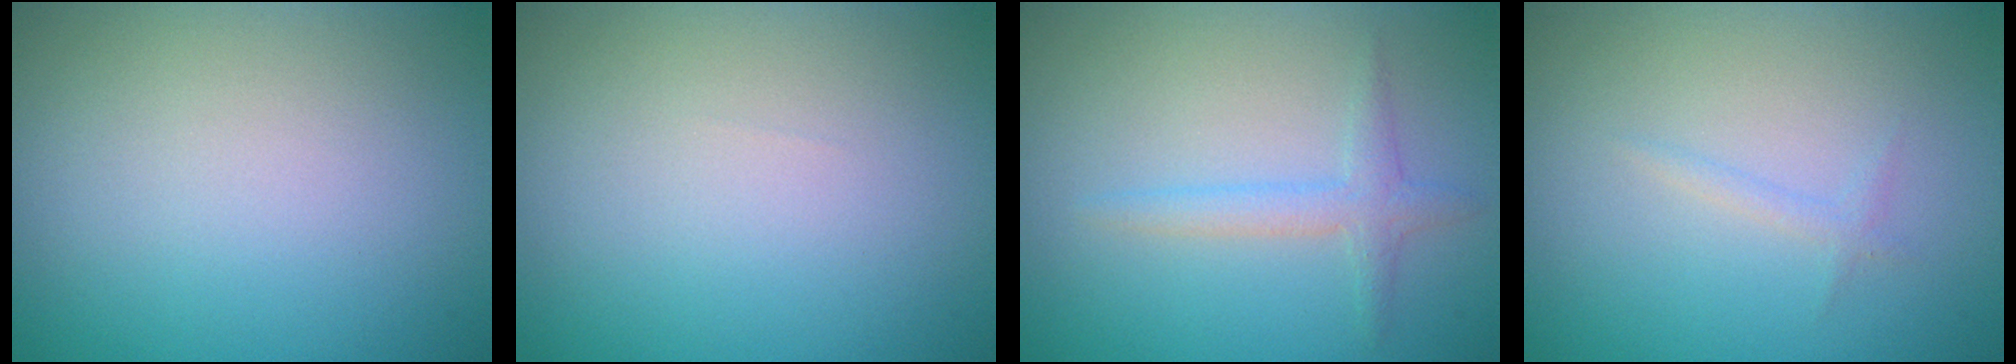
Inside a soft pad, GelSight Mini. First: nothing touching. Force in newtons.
{"total": 0.0}
{"total": 1.8, "press": 1.8, "slide": 0.0}
{"total": 0.7, "press": 0.7, "slide": 0.1}